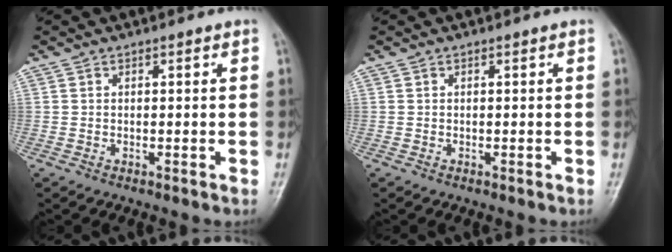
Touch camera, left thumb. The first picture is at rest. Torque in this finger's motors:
{"motor_torque": [0.00, 0.00, 0.01, 0.00, 0.00]}